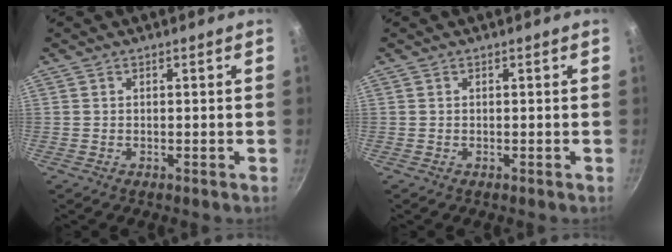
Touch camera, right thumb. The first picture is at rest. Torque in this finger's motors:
{"motor_torque": [0.00, 0.00, 0.03, 0.00, 0.01]}